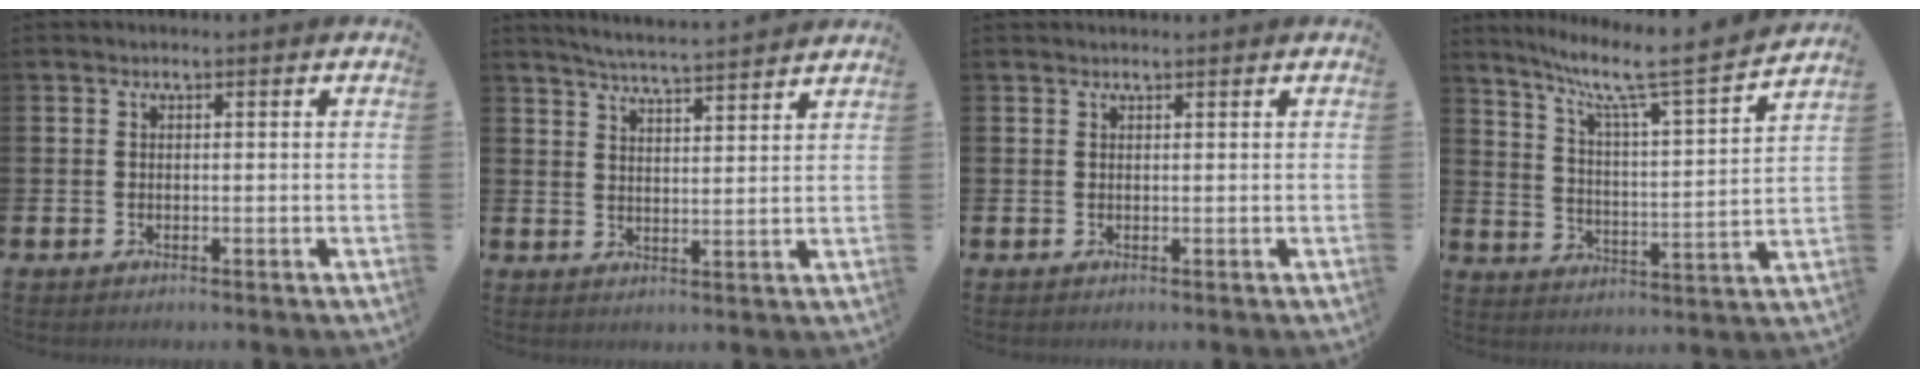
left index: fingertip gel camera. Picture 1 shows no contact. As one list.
[{"total": 5.2, "force": [5.2, -0.4, 0.9], "torque": [-0.029, -0.033, 0.090]}, {"total": 0.6, "force": [0.6, 0.0, 0.0], "torque": [0.008, -0.004, 0.010]}, {"total": 8.6, "force": [6.9, 0.2, 5.1], "torque": [-0.123, -0.052, 0.107]}]